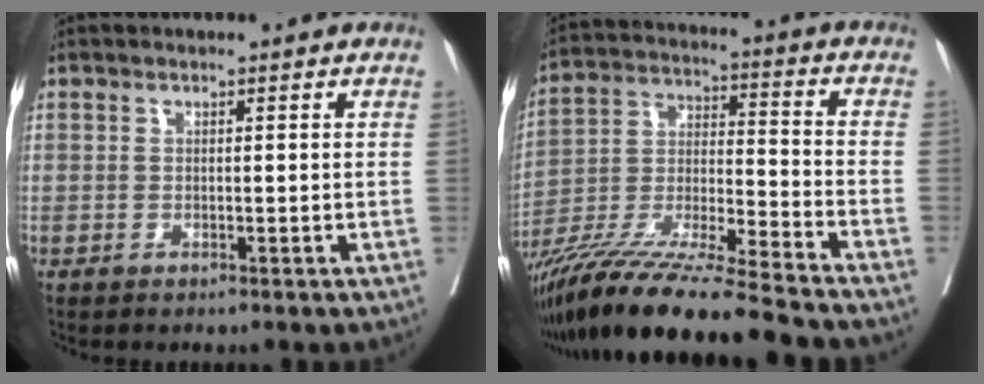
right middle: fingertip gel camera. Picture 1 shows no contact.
{"total": 19.9, "force": [-17.1, -0.9, 10.2], "torque": [-0.216, -0.038, -0.311]}